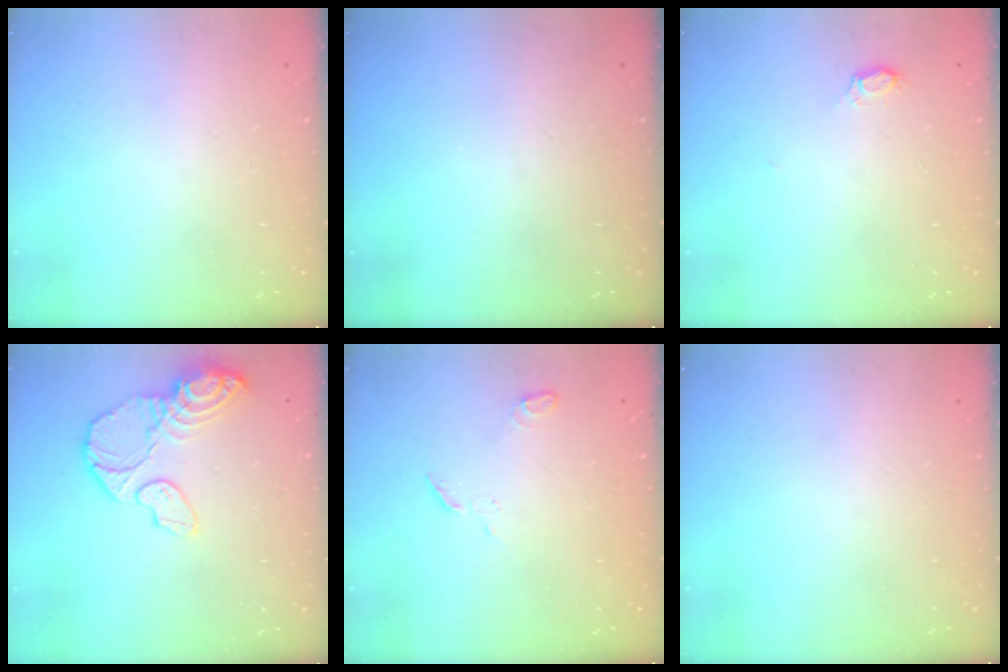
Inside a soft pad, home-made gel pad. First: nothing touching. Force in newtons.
{"total": 0.0}
{"total": 2.6, "press": 2.6, "slide": 0.2}
{"total": 13.3, "press": 13.2, "slide": 1.8}
{"total": 3.9, "press": 3.9, "slide": 0.5}
{"total": 0.0}